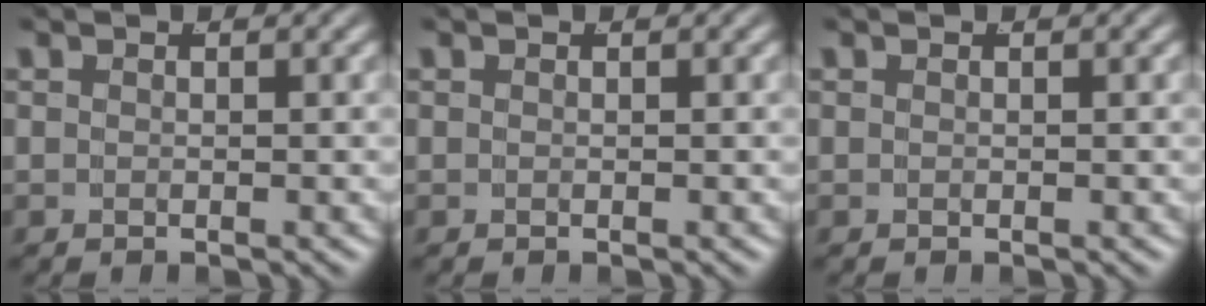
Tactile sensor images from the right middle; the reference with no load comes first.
{"total": 0.0}
{"total": 0.0}